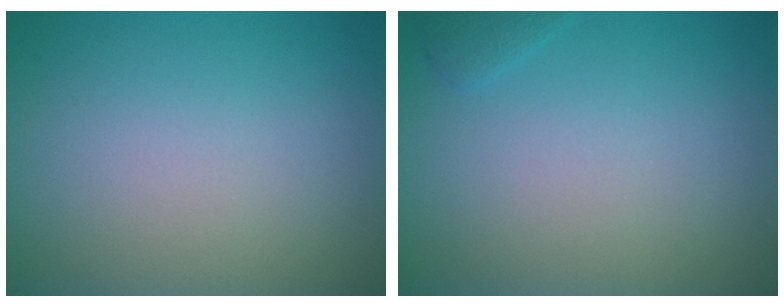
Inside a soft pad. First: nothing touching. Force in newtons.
{"total": 0.7, "press": 0.7, "slide": 0.1}